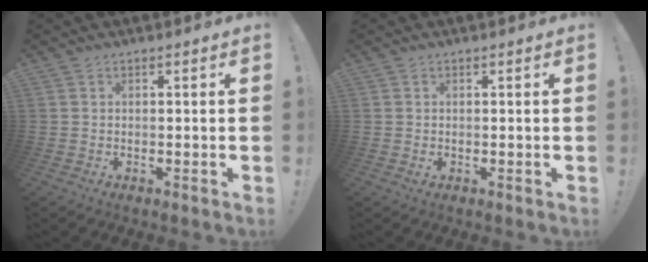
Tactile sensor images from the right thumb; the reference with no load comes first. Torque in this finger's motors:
{"motor_torque": [-0.16, -0.08, 0.03, -0.01, -0.02]}